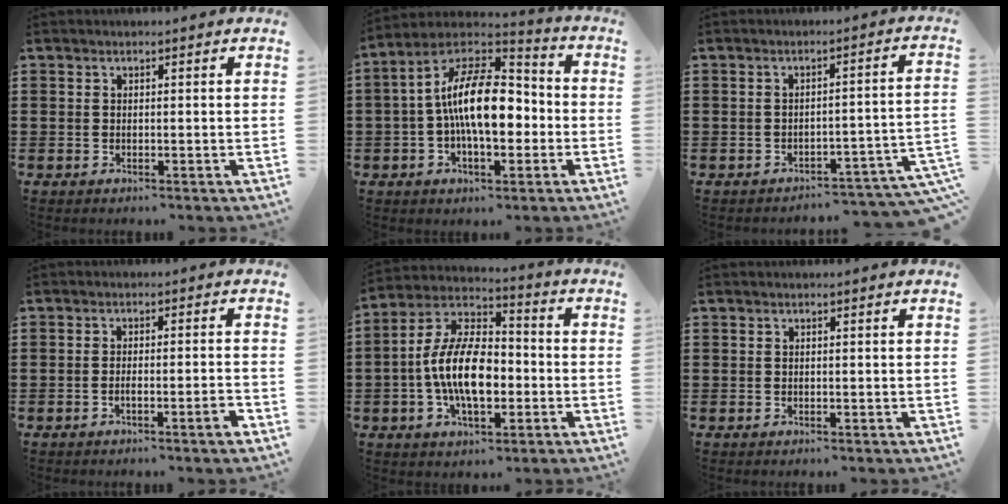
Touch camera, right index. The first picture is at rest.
{"total": 14.4, "force": [-0.9, 6.5, 12.8], "torque": [-0.254, 0.005, -0.020]}
{"total": 3.7, "force": [-3.3, -0.1, 1.6], "torque": [-0.031, -0.010, -0.069]}
{"total": 2.5, "force": [-1.3, 0.0, 2.1], "torque": [-0.036, -0.001, -0.025]}
{"total": 12.5, "force": [-2.6, 6.4, 10.4], "torque": [-0.235, 0.002, -0.053]}
{"total": 0.0}